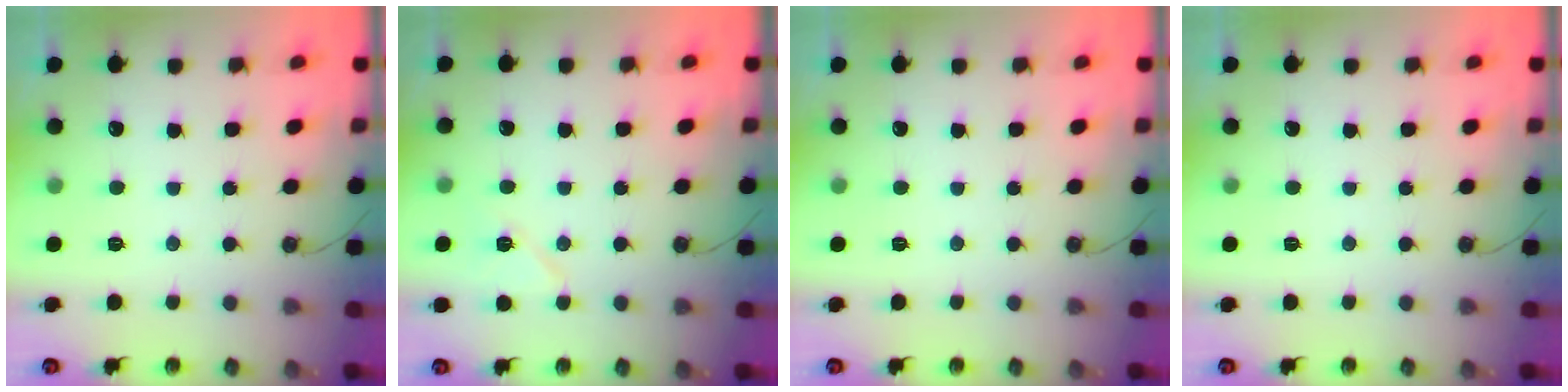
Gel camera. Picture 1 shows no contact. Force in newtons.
{"total": 7.0, "press": 7.0, "slide": 1.1}
{"total": 0.0}
{"total": 0.0}